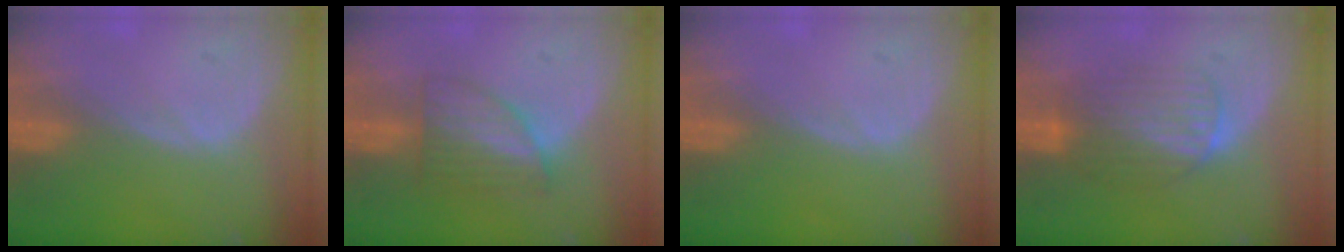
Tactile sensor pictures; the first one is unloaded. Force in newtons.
{"total": 6.1, "press": 5.7, "slide": 2.0}
{"total": 0.0}
{"total": 6.4, "press": 6.3, "slide": 1.1}